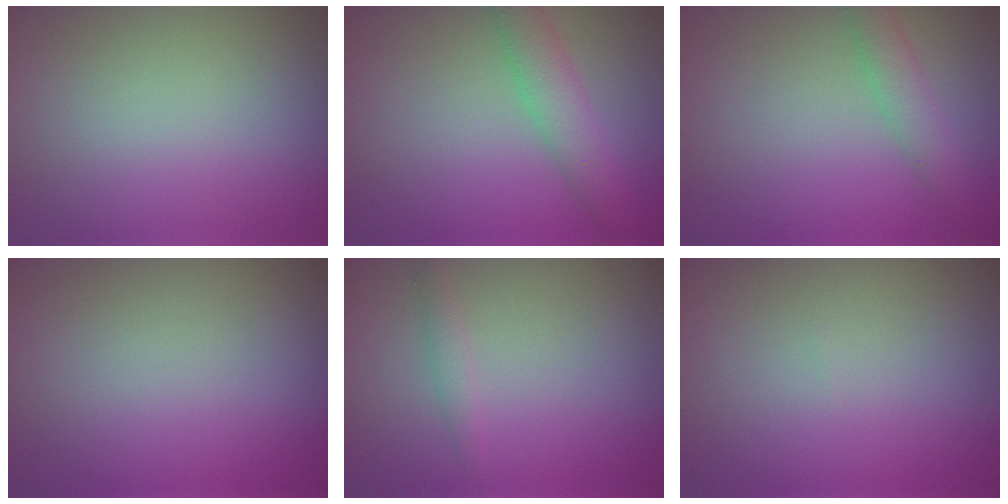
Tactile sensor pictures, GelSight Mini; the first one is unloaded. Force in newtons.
{"total": 3.6, "press": 3.6, "slide": 0.1}
{"total": 2.7, "press": 2.7, "slide": 0.2}
{"total": 0.0}
{"total": 1.1, "press": 1.1, "slide": 0.0}
{"total": 0.0}